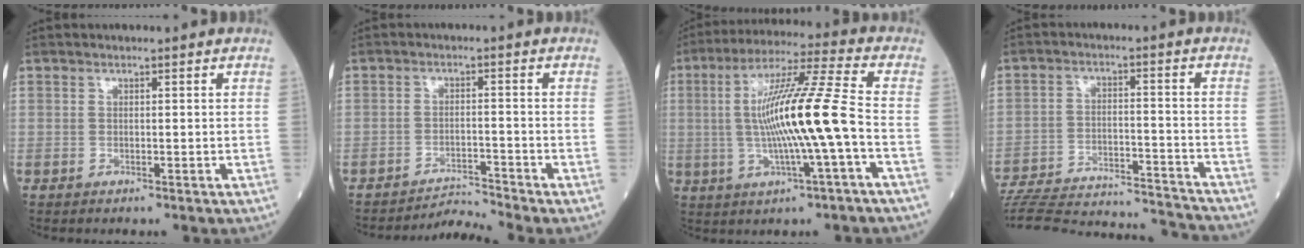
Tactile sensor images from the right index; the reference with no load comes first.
{"total": 4.1, "force": [-3.5, -1.8, -0.8], "torque": [0.012, -0.007, -0.059]}
{"total": 14.3, "force": [-1.2, -0.6, 14.2], "torque": [-0.263, 0.011, -0.026]}
{"total": 23.5, "force": [-22.4, 2.4, 6.6], "torque": [-0.126, -0.017, -0.323]}